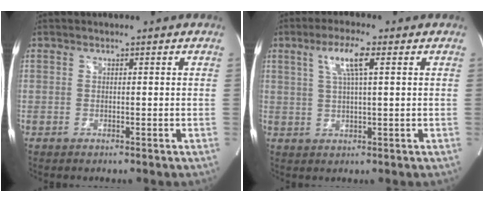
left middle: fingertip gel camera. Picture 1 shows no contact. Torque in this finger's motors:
{"motor_torque": [0.42, -0.12, 0.07, 0.05]}